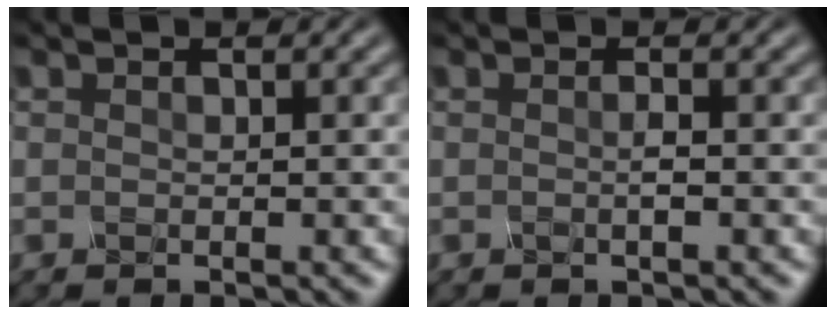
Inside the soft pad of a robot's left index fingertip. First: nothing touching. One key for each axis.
{"total": 0.5, "fx": -0.1, "fy": -0.4, "fz": 0.4, "tx": -0.018, "ty": 0.001, "tz": 0.003}